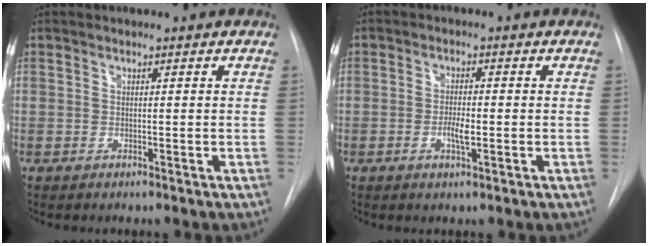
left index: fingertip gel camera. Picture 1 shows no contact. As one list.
[{"total": 3.0, "force": [-0.8, 0.7, 2.8], "torque": [-0.052, 0.000, -0.012]}]